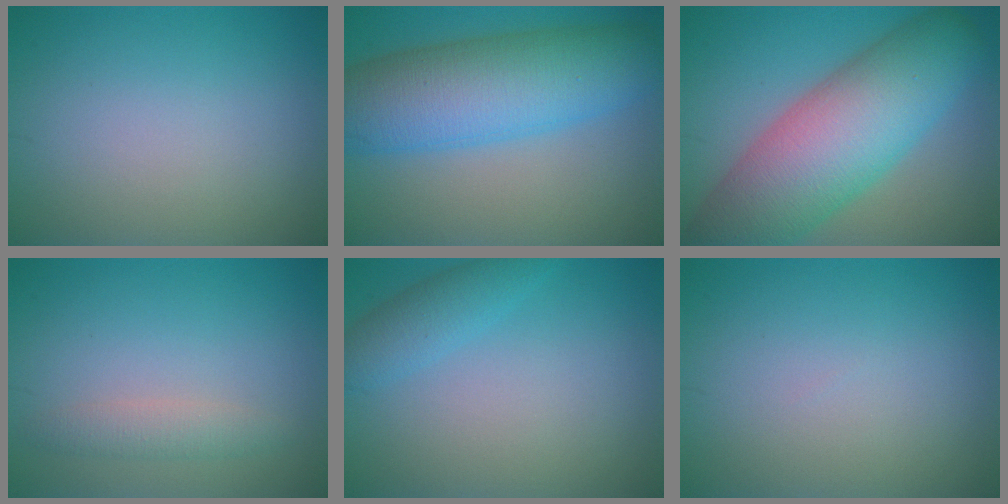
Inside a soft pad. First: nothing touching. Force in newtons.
{"total": 10.3, "press": 10.3, "slide": 0.1}
{"total": 11.9, "press": 11.9, "slide": 0.5}
{"total": 1.9, "press": 1.9, "slide": 0.0}
{"total": 2.6, "press": 2.6, "slide": 0.2}
{"total": 0.0}